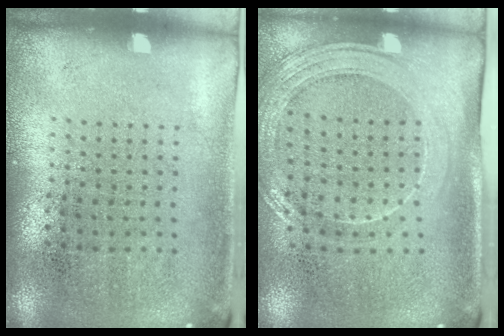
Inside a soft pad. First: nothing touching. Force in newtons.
{"total": 1.9, "press": 1.7, "slide": 0.9}